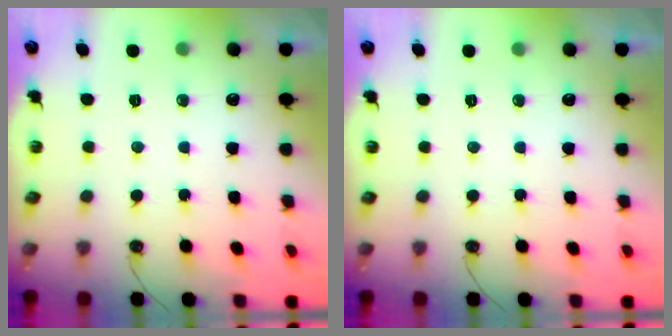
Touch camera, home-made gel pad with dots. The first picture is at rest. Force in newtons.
{"total": 0.0}